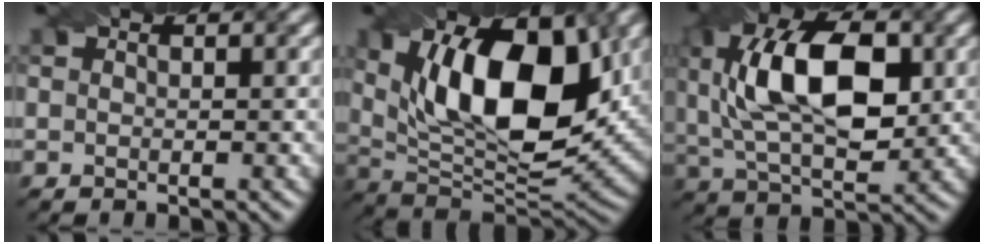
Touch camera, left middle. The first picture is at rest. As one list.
[{"total": 14.0, "force": [3.4, 6.6, 11.8], "torque": [-0.182, 0.008, 0.059]}, {"total": 10.7, "force": [1.3, 5.5, 9.1], "torque": [-0.158, 0.020, 0.025]}]